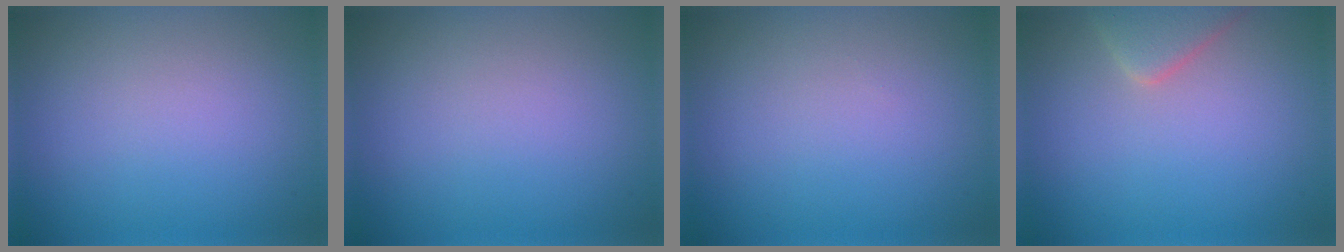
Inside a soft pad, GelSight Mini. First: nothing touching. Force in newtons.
{"total": 0.0}
{"total": 0.0}
{"total": 2.8, "press": 2.7, "slide": 0.1}